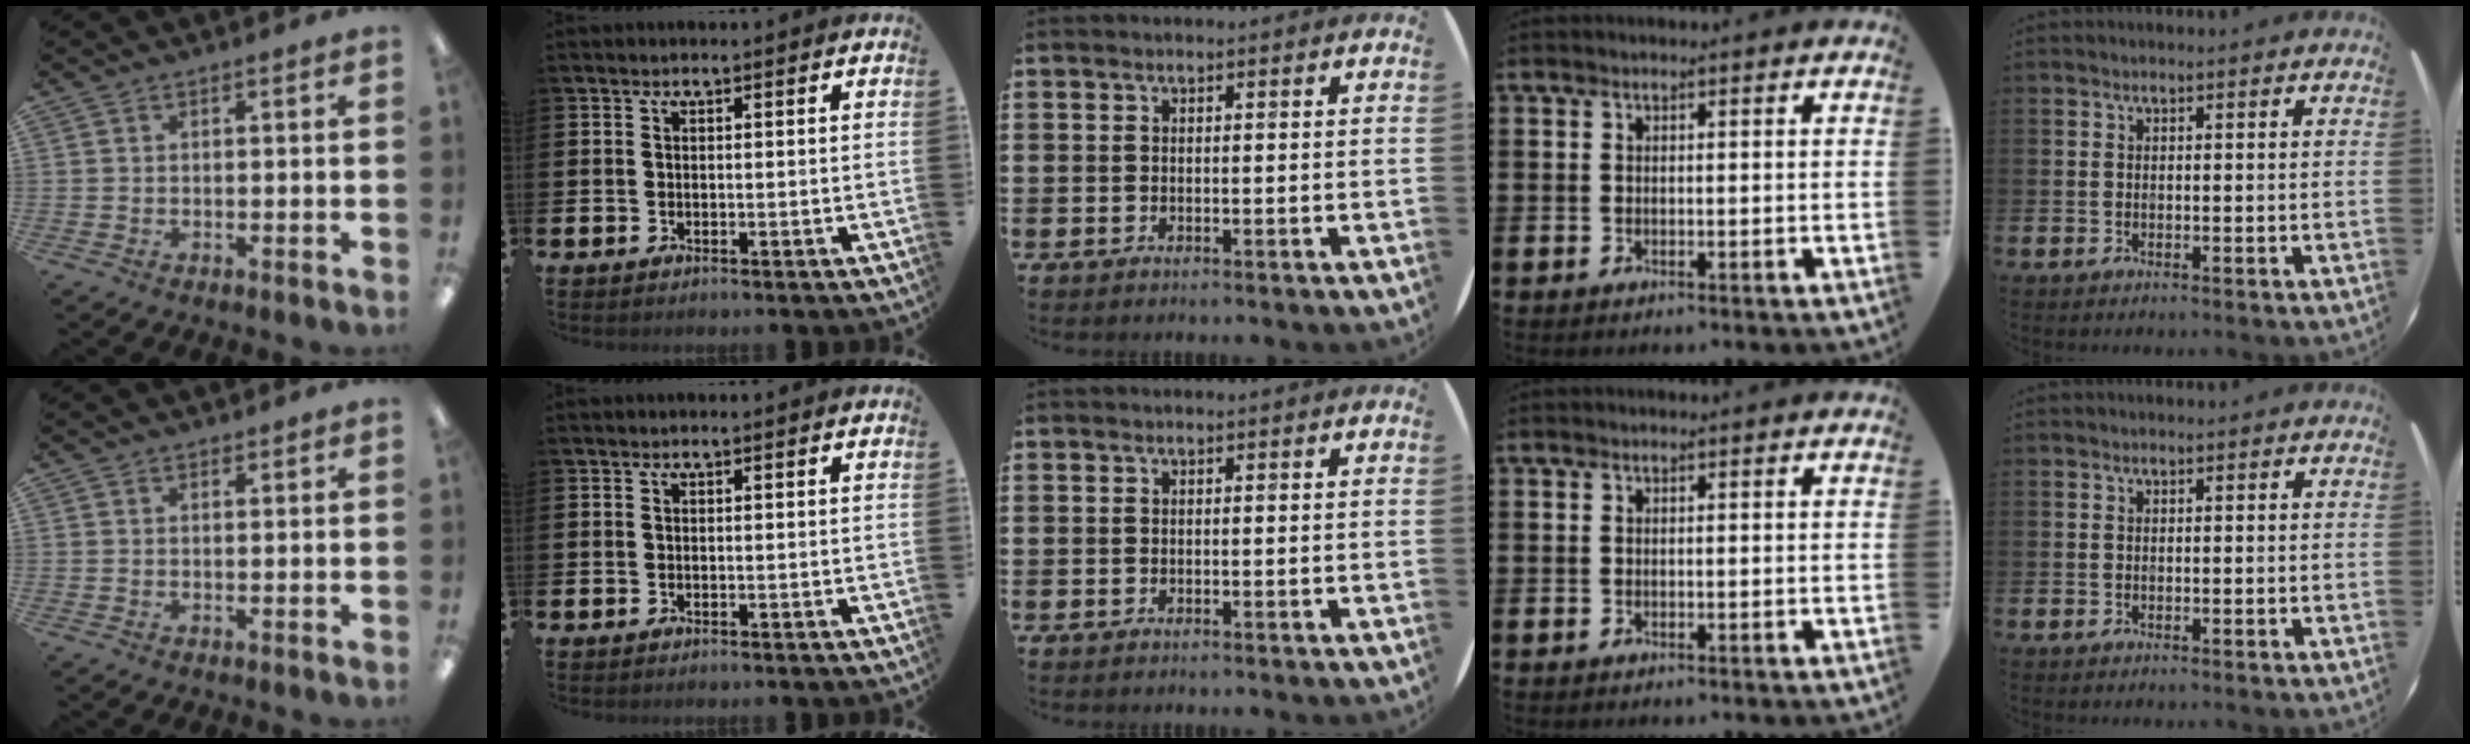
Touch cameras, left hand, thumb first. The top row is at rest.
{"thumb": {"total": 0.9, "force": [0.8, 0.3, 0.1], "torque": [0.005, -0.003, 0.013]}}